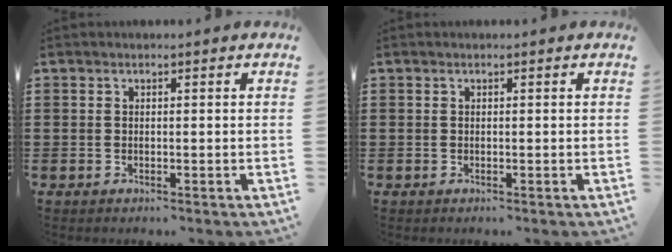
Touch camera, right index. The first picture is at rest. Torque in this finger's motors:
{"motor_torque": [0.00, 2.14, 0.00, 0.00]}